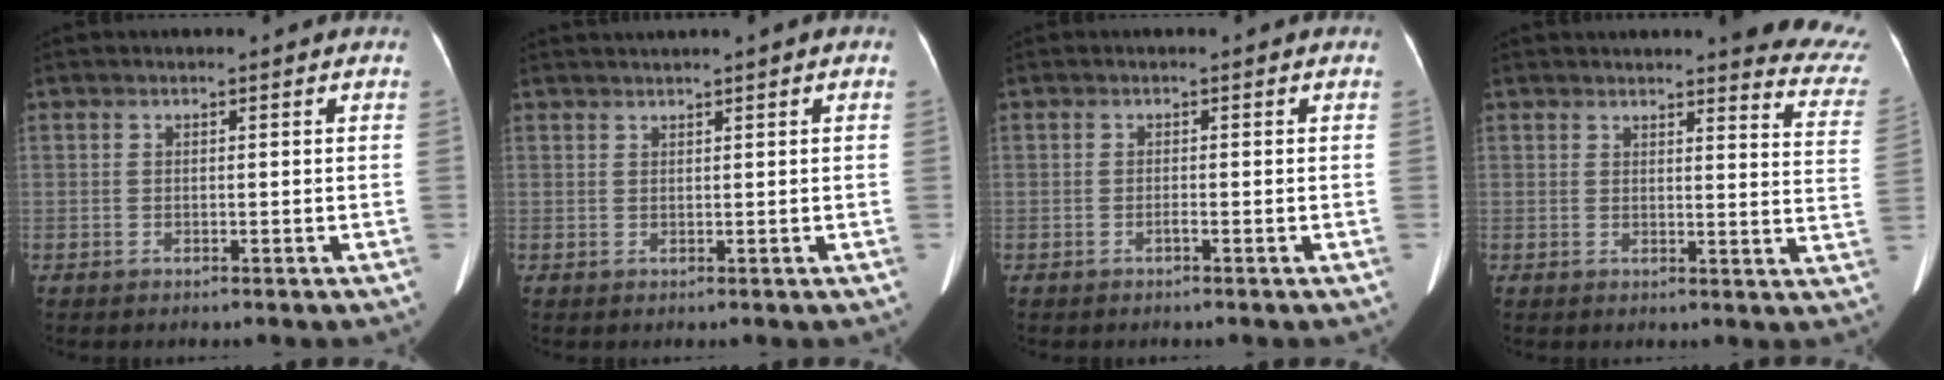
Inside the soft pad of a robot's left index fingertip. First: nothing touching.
{"total": 2.0, "force": [1.5, -0.3, 1.3], "torque": [-0.025, 0.021, 0.029]}
{"total": 1.6, "force": [-1.6, -0.1, 0.0], "torque": [-0.001, 0.001, -0.024]}
{"total": 11.6, "force": [11.0, 1.0, 3.5], "torque": [-0.014, -0.072, 0.089]}